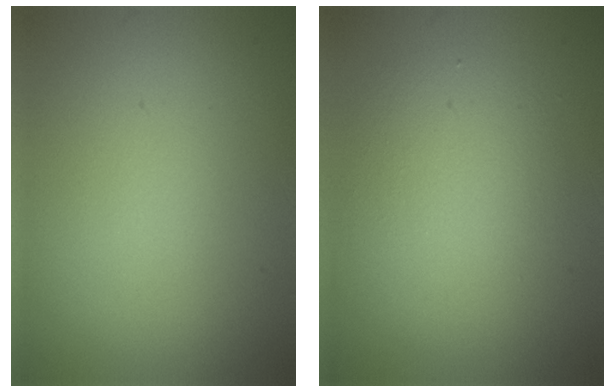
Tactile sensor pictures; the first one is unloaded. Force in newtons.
{"total": 4.1, "press": 4.1, "slide": 0.2}